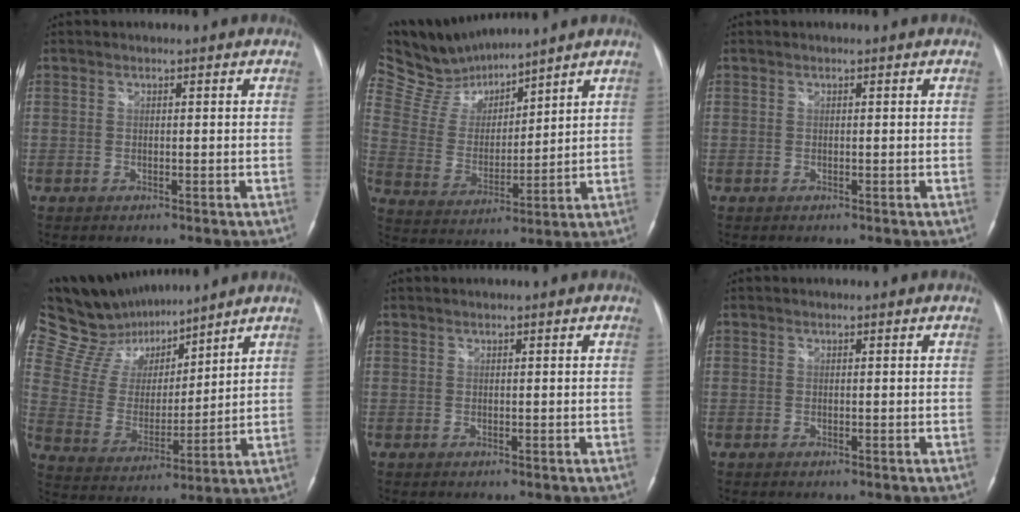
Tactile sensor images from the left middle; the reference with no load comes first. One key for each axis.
{"total": 11.0, "fx": 10.6, "fy": 1.5, "fz": 2.5, "tx": -0.073, "ty": 0.014, "tz": 0.221}
{"total": 0.0}
{"total": 15.2, "fx": 13.6, "fy": 4.4, "fz": 5.1, "tx": -0.102, "ty": 0.018, "tz": 0.258}
{"total": 0.0}
{"total": 0.0}